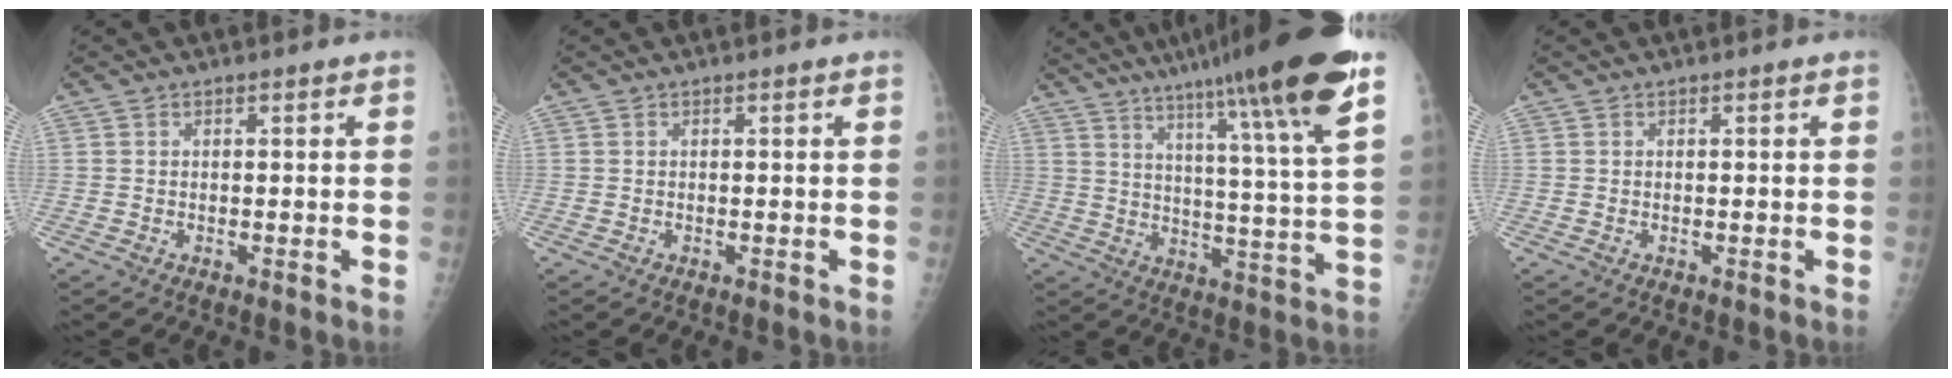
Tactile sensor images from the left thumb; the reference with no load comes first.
{"total": 0.0}
{"total": 23.3, "force": [15.5, 0.7, 17.4], "torque": [-0.251, -0.054, 0.220]}
{"total": 0.0}